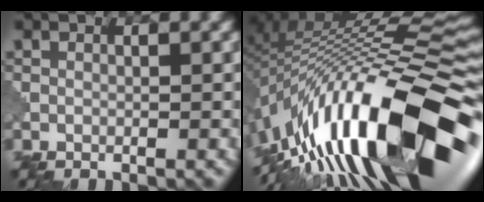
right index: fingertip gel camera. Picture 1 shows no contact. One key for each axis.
{"total": 17.5, "fx": -8.0, "fy": 5.3, "fz": 14.7, "tx": -0.240, "ty": 0.042, "tz": -0.150}